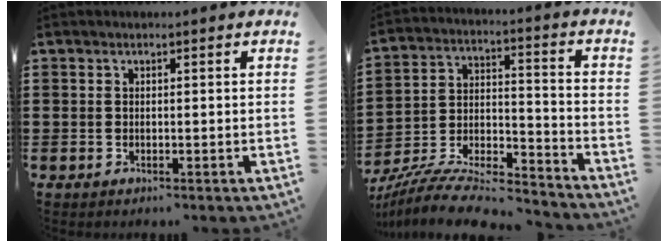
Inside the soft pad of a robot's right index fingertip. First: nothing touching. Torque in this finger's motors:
{"motor_torque": [0.22, -0.14, -1.05, -0.21]}